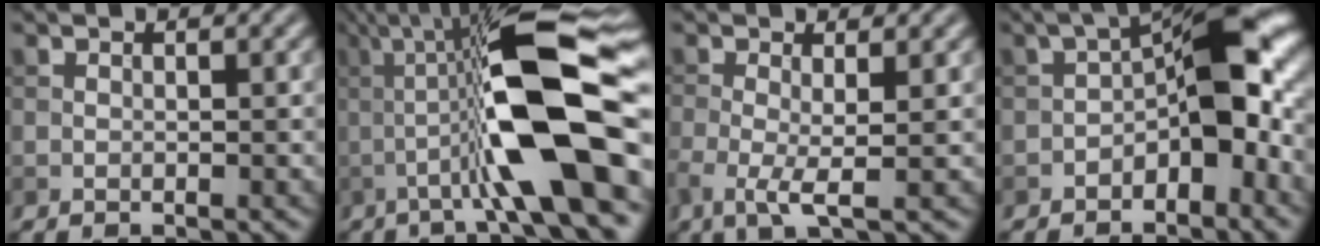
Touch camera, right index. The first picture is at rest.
{"total": 13.5, "force": [-1.2, 2.7, 13.1], "torque": [-0.216, 0.017, -0.025]}
{"total": 3.3, "force": [-0.7, 0.8, 3.1], "torque": [-0.072, -0.011, -0.017]}
{"total": 8.6, "force": [-2.1, 3.8, 7.4], "torque": [-0.100, 0.028, -0.049]}